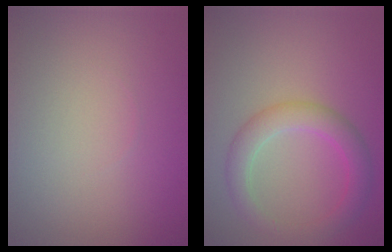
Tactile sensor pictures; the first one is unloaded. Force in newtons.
{"total": 3.6, "press": 3.6, "slide": 0.0}